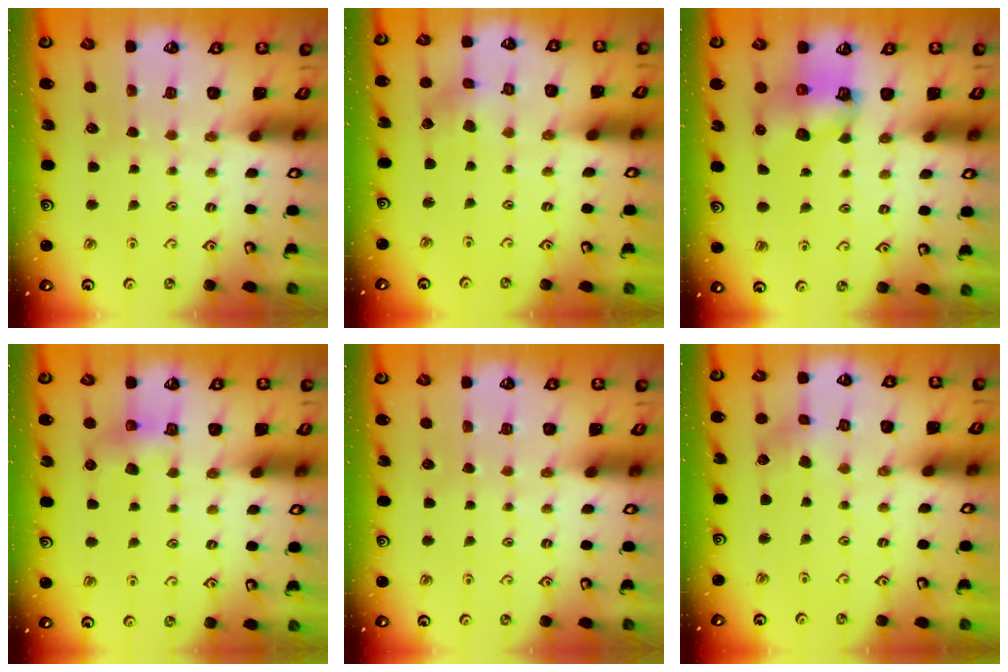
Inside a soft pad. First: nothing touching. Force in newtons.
{"total": 2.1, "press": 2.1, "slide": 0.3}
{"total": 7.2, "press": 7.2, "slide": 0.8}
{"total": 6.5, "press": 6.5, "slide": 0.3}
{"total": 0.0}
{"total": 2.5, "press": 2.5, "slide": 0.6}